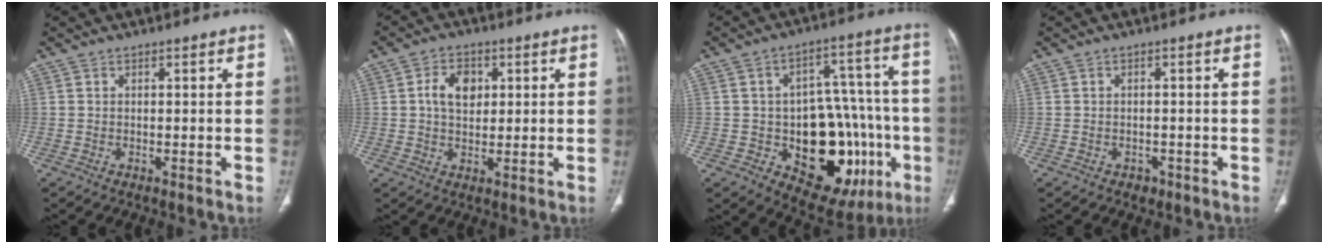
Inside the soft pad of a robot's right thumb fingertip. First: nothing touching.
{"total": 6.2, "force": [1.5, 4.3, 4.3], "torque": [-0.061, 0.000, 0.023]}
{"total": 23.9, "force": [-6.4, 14.1, 18.1], "torque": [-0.191, 0.036, -0.064]}
{"total": 1.6, "force": [-0.9, 1.2, 0.4], "torque": [-0.002, 0.003, -0.009]}